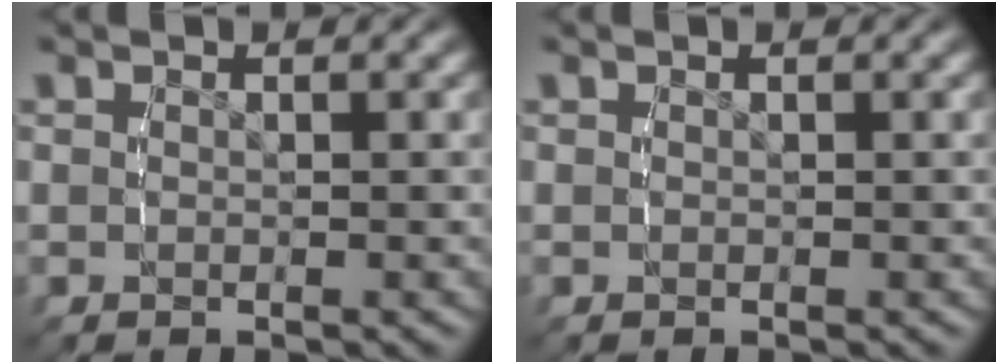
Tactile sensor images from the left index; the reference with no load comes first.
{"total": 0.0}